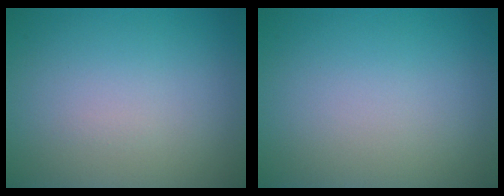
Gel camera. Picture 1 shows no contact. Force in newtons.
{"total": 0.0}